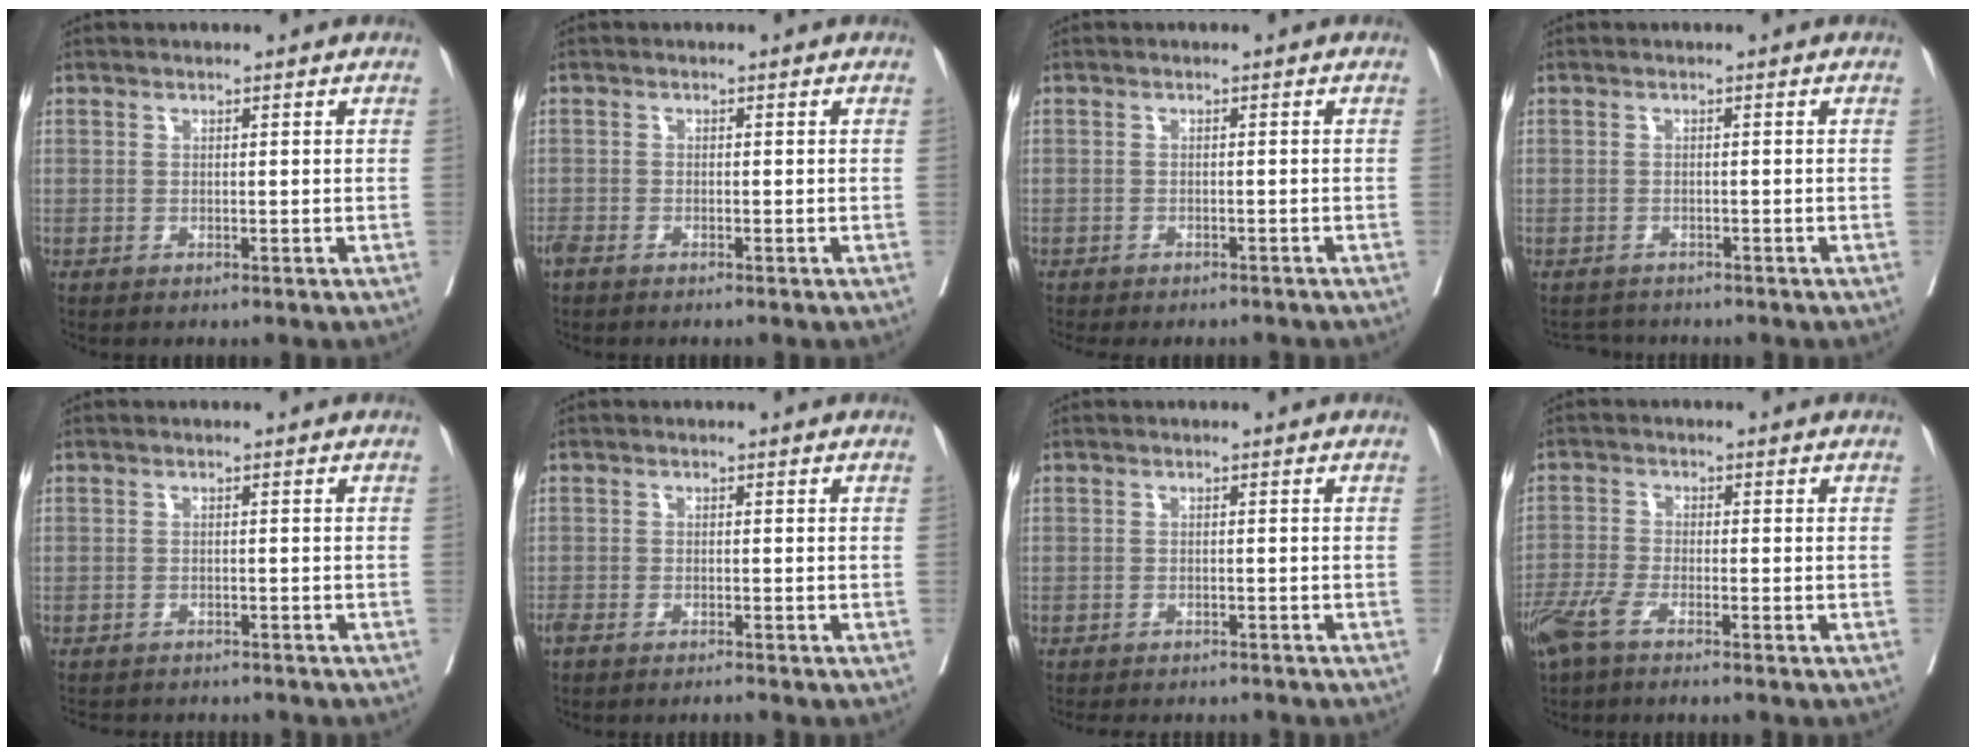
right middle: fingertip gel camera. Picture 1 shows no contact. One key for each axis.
{"total": 1.9, "fx": -1.6, "fy": 0.5, "fz": 0.9, "tx": -0.023, "ty": -0.006, "tz": -0.032}
{"total": 7.7, "fx": -7.0, "fy": 2.0, "fz": 2.6, "tx": -0.031, "ty": -0.004, "tz": -0.087}
{"total": 2.2, "fx": -2.1, "fy": 0.6, "fz": -0.3, "tx": 0.005, "ty": -0.007, "tz": -0.034}
{"total": 8.0, "fx": -7.3, "fy": 2.2, "fz": 2.3, "tx": -0.035, "ty": -0.005, "tz": -0.093}
{"total": 2.1, "fx": -1.8, "fy": 0.1, "fz": 0.9, "tx": -0.022, "ty": 0.000, "tz": -0.035}
{"total": 7.7, "fx": -7.0, "fy": 2.0, "fz": 2.5, "tx": -0.032, "ty": -0.004, "tz": -0.088}
{"total": 4.6, "fx": -3.3, "fy": 0.5, "fz": 3.1, "tx": -0.069, "ty": -0.008, "tz": -0.072}